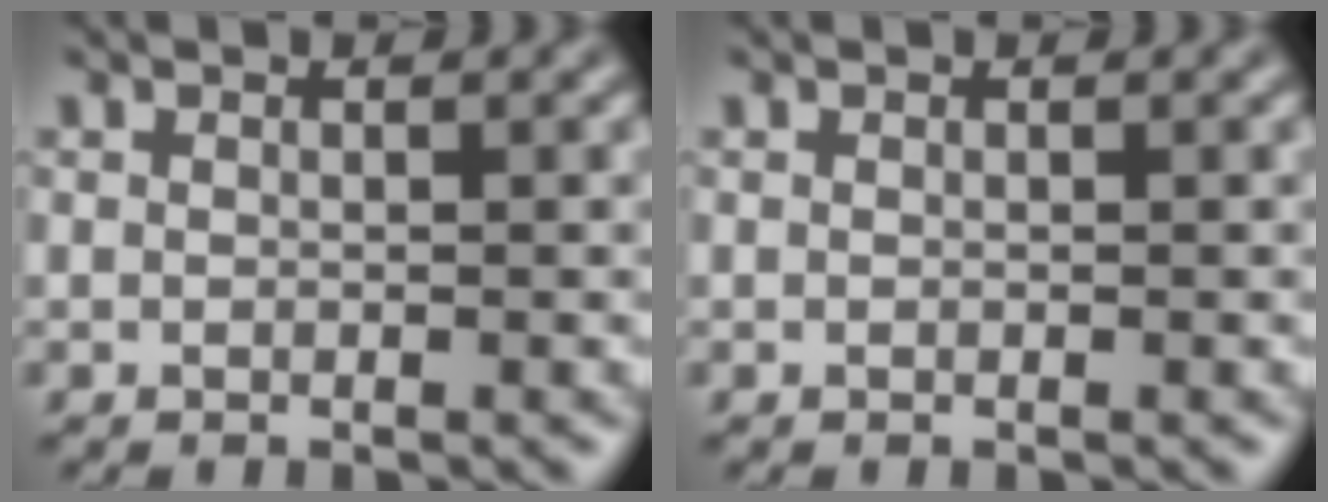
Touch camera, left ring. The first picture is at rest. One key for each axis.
{"total": 0.0}